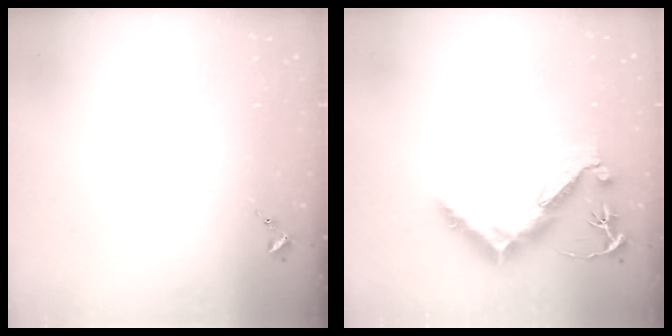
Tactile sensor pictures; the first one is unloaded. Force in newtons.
{"total": 12.9, "press": 12.8, "slide": 0.9}